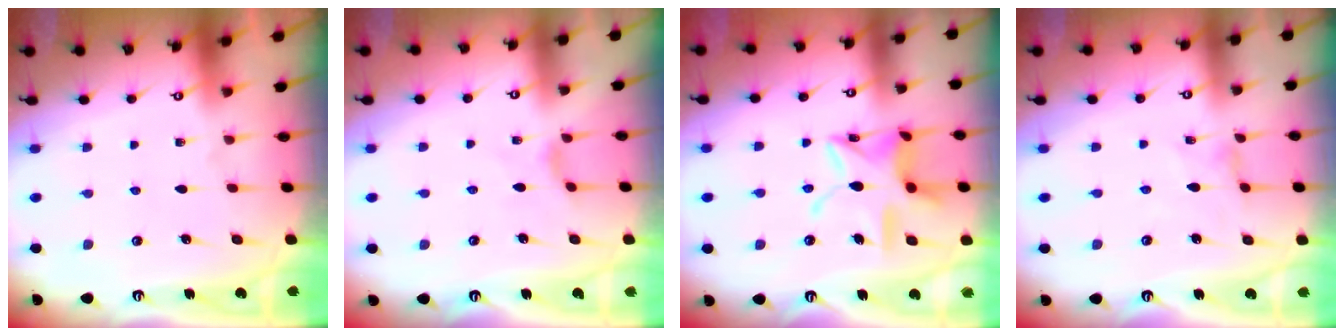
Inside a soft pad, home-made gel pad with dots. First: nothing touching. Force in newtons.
{"total": 2.7, "press": 2.6, "slide": 0.6}
{"total": 13.7, "press": 13.7, "slide": 1.2}
{"total": 0.0}